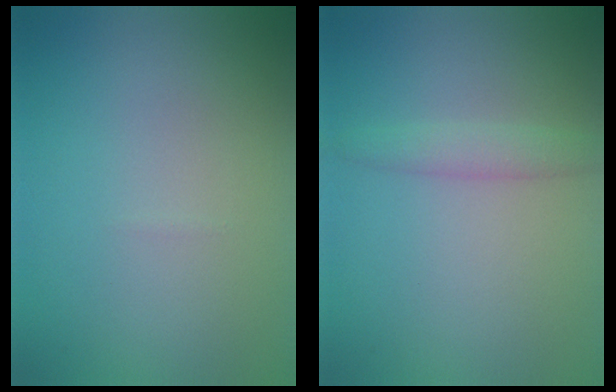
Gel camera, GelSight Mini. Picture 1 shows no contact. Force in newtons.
{"total": 1.7, "press": 1.7, "slide": 0.1}